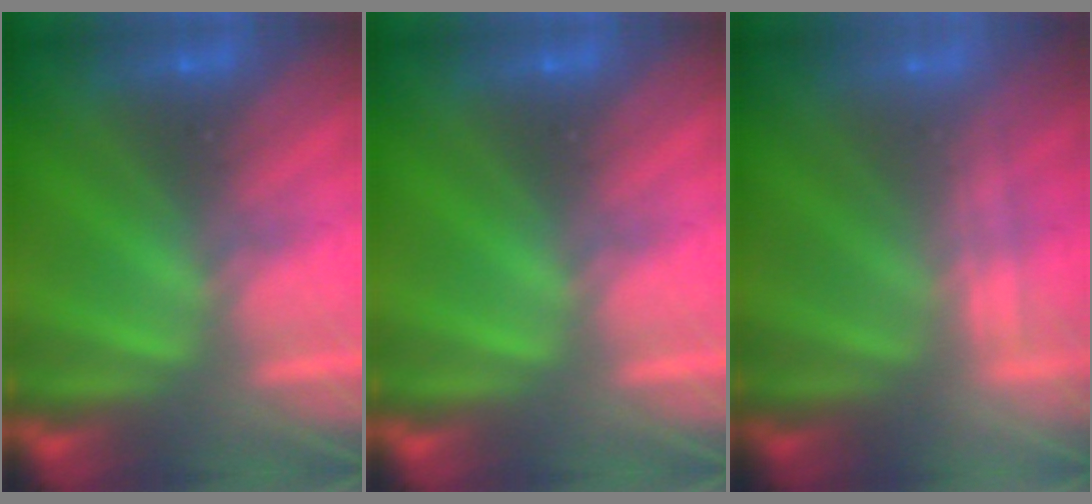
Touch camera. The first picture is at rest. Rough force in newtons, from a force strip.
{"total": 0.0}
{"total": 2.2}